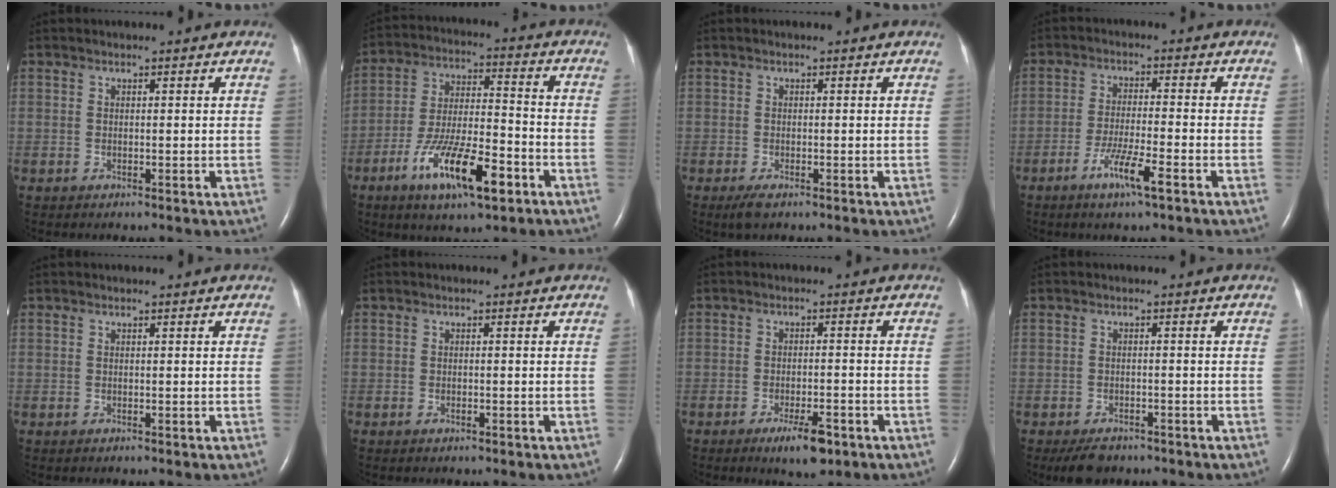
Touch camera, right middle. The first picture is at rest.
{"total": 13.7, "force": [-7.0, 3.2, 11.3], "torque": [-0.213, -0.006, -0.117]}
{"total": 1.9, "force": [-1.2, 0.6, 1.4], "torque": [-0.036, -0.007, -0.020]}
{"total": 7.7, "force": [-4.4, 0.4, 6.3], "torque": [-0.123, -0.010, -0.078]}
{"total": 0.0}
{"total": 0.6, "force": [-0.3, 0.3, 0.4], "torque": [-0.011, 0.001, -0.002]}
{"total": 5.5, "force": [-3.4, 1.4, 4.1], "torque": [-0.072, -0.005, -0.048]}
{"total": 3.9, "force": [-3.0, 1.9, 1.6], "torque": [-0.032, -0.004, -0.044]}